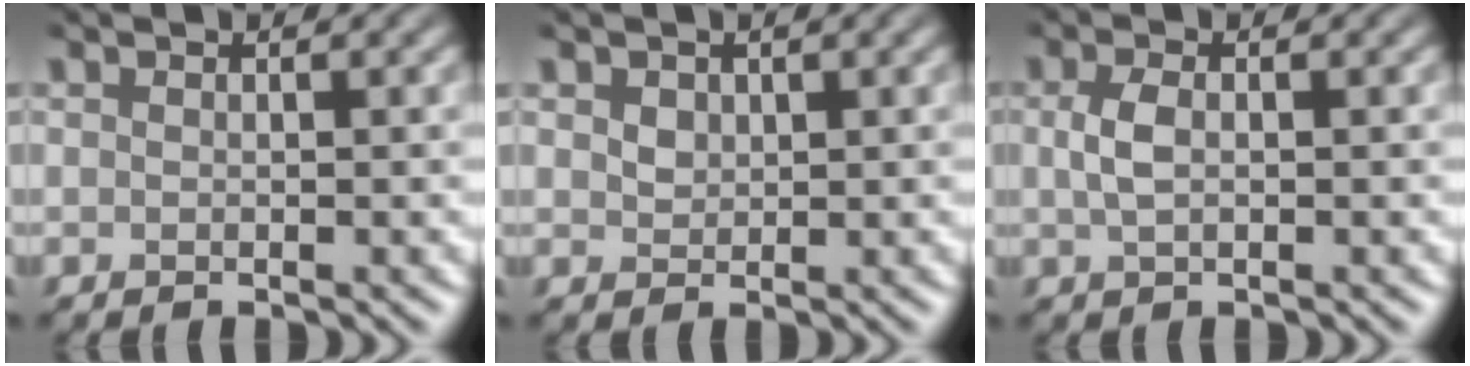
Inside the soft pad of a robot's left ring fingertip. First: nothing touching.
{"total": 1.3, "force": [0.6, 1.0, 0.5], "torque": [-0.010, 0.000, 0.013]}
{"total": 1.9, "force": [0.1, 0.9, 1.7], "torque": [-0.042, 0.002, 0.000]}